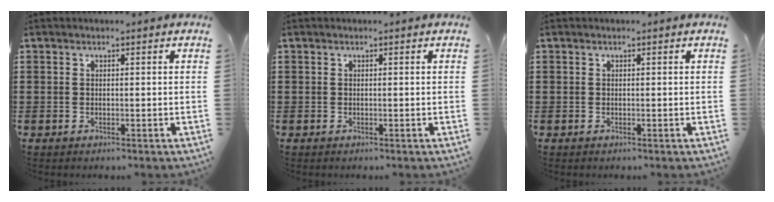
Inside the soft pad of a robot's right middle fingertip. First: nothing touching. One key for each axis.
{"total": 0.0}
{"total": 0.0}